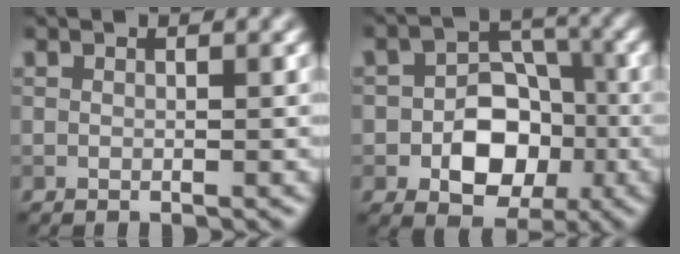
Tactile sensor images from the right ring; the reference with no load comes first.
{"total": 6.7, "force": [-2.0, 4.9, 4.1], "torque": [-0.055, -0.006, -0.035]}